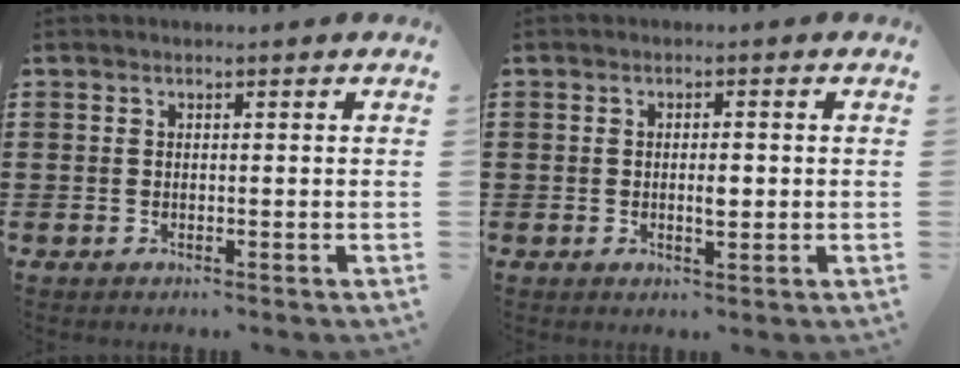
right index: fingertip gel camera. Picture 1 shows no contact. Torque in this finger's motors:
{"motor_torque": [-0.25, 0.38, 0.14, 0.01]}